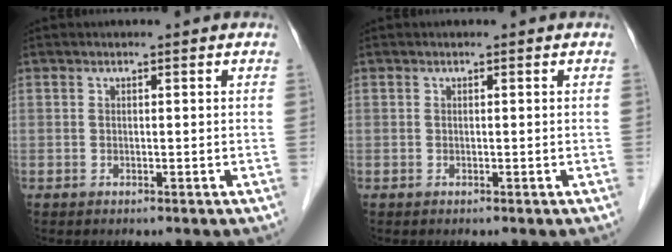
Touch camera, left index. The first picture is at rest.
{"total": 0.0}